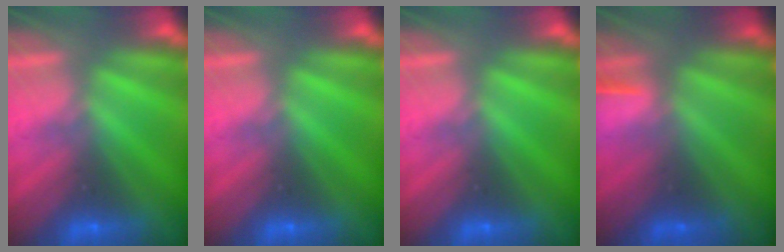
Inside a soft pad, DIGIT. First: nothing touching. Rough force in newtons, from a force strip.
{"total": 0.0}
{"total": 0.0}
{"total": 1.6}